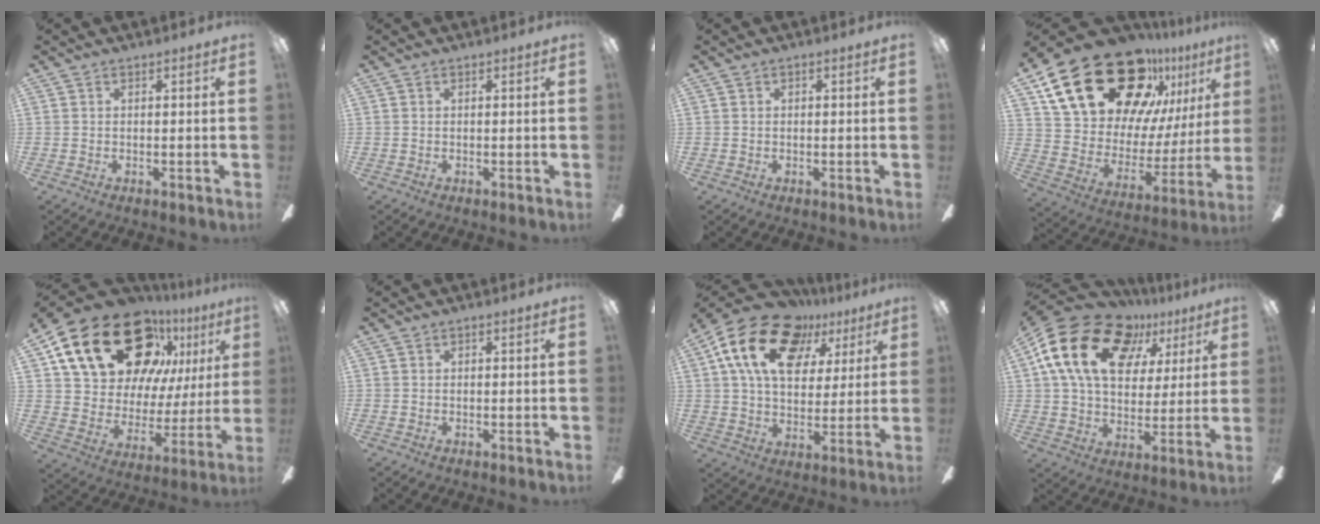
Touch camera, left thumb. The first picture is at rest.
{"total": 0.0}
{"total": 0.0}
{"total": 29.0, "force": [18.6, 15.3, 16.1], "torque": [-0.273, -0.109, 0.349]}
{"total": 26.3, "force": [15.1, 15.5, 14.9], "torque": [-0.255, -0.078, 0.285]}
{"total": 0.0}
{"total": 20.2, "force": [10.6, 12.5, 11.8], "torque": [-0.207, -0.033, 0.190]}
{"total": 21.2, "force": [9.8, 13.8, 12.8], "torque": [-0.242, -0.030, 0.177]}